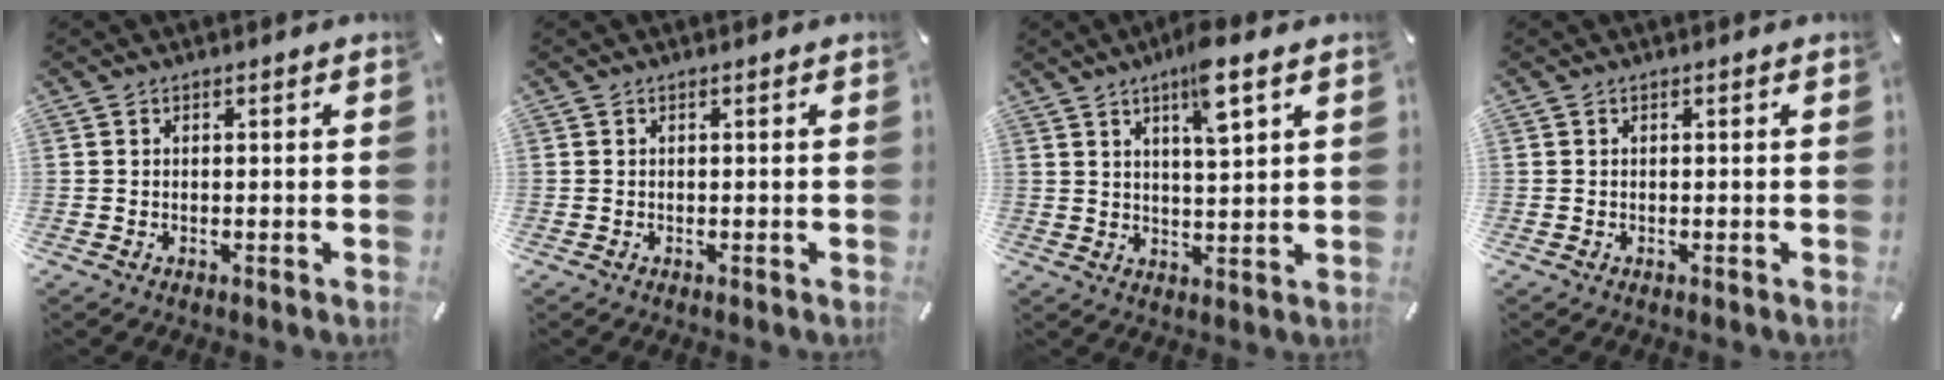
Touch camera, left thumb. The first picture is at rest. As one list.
[{"total": 0.0}, {"total": 8.4, "force": [5.2, 1.9, 6.2], "torque": [-0.102, -0.021, 0.086]}, {"total": 0.0}]